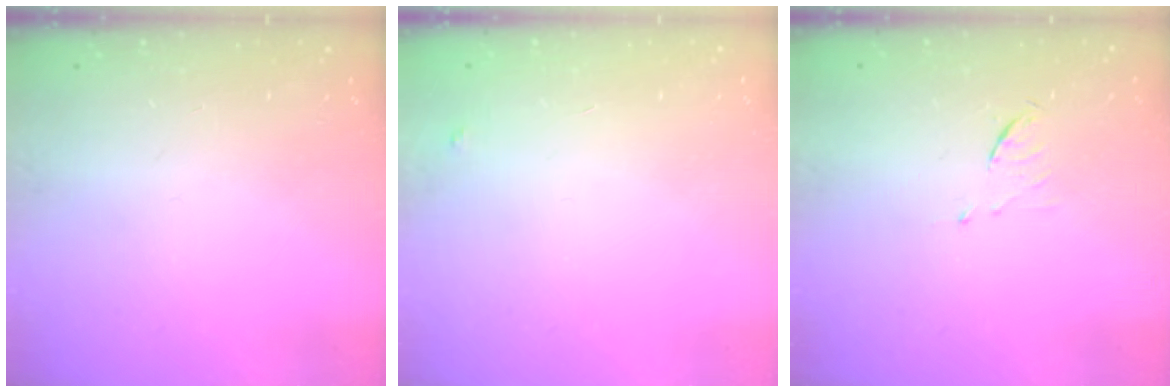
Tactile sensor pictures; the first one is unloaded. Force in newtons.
{"total": 4.0, "press": 4.0, "slide": 0.2}
{"total": 5.2, "press": 5.1, "slide": 0.8}